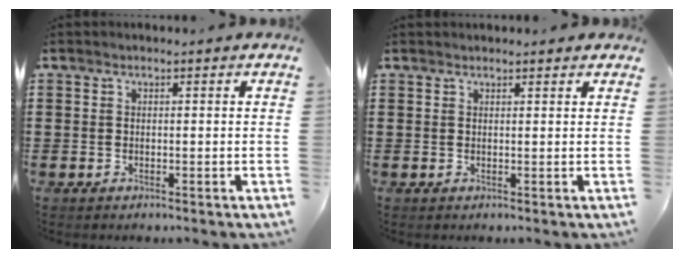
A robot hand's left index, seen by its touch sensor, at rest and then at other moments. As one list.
[{"total": 1.0, "force": [0.9, 0.1, 0.3], "torque": [-0.007, 0.000, 0.018]}]